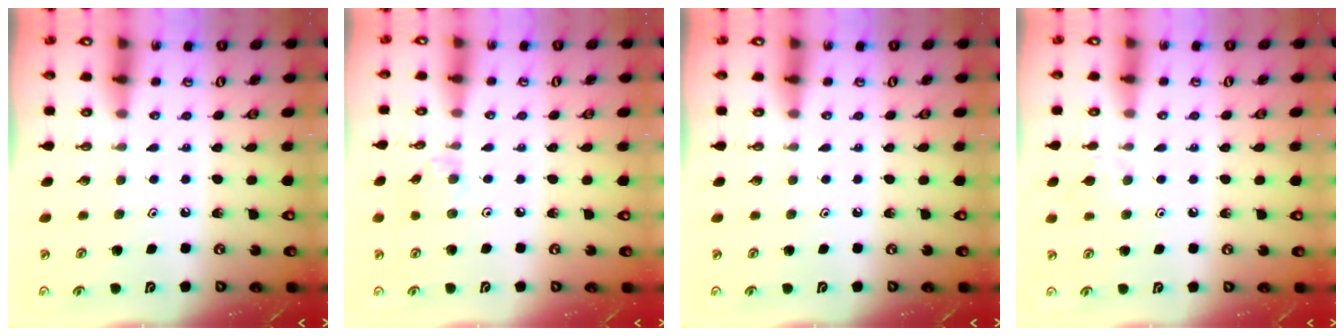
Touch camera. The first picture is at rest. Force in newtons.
{"total": 3.0, "press": 3.0, "slide": 0.5}
{"total": 0.0}
{"total": 4.1, "press": 4.1, "slide": 0.7}